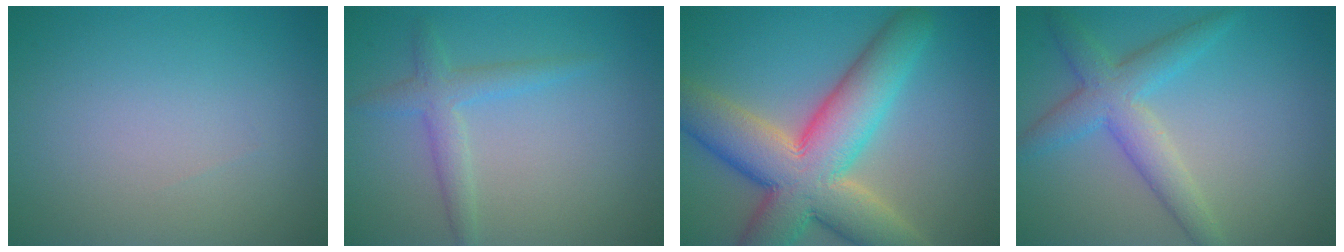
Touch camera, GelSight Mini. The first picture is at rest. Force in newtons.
{"total": 1.8, "press": 1.8, "slide": 0.1}
{"total": 11.8, "press": 11.8, "slide": 0.9}
{"total": 4.4, "press": 4.4, "slide": 0.1}